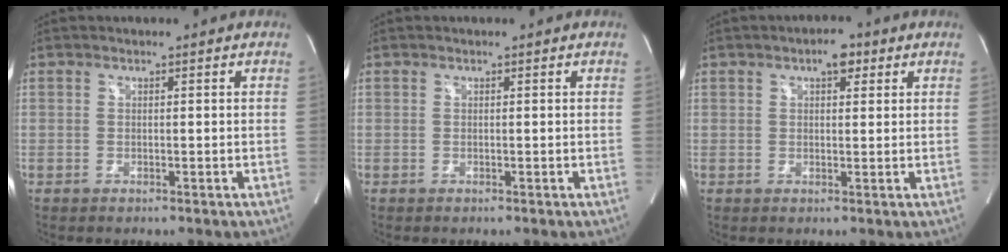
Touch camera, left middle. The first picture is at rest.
{"total": 0.0}
{"total": 3.3, "force": [1.8, 1.3, 2.4], "torque": [-0.039, 0.012, 0.027]}